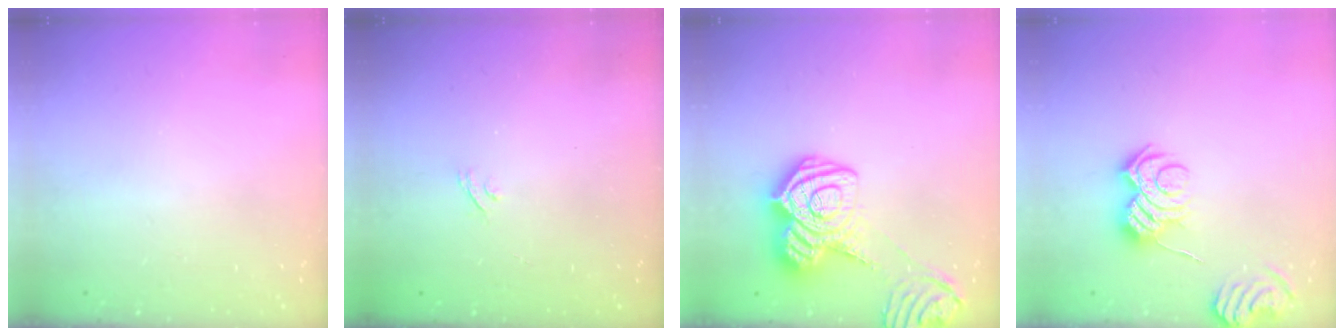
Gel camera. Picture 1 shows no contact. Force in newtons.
{"total": 2.2, "press": 1.9, "slide": 1.1}
{"total": 17.8, "press": 17.8, "slide": 1.2}
{"total": 9.7, "press": 9.6, "slide": 0.8}